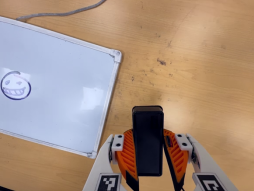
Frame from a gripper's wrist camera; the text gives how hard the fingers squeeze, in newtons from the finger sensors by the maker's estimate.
{"total": 9.6, "left": 7.9, "right": 11.3}